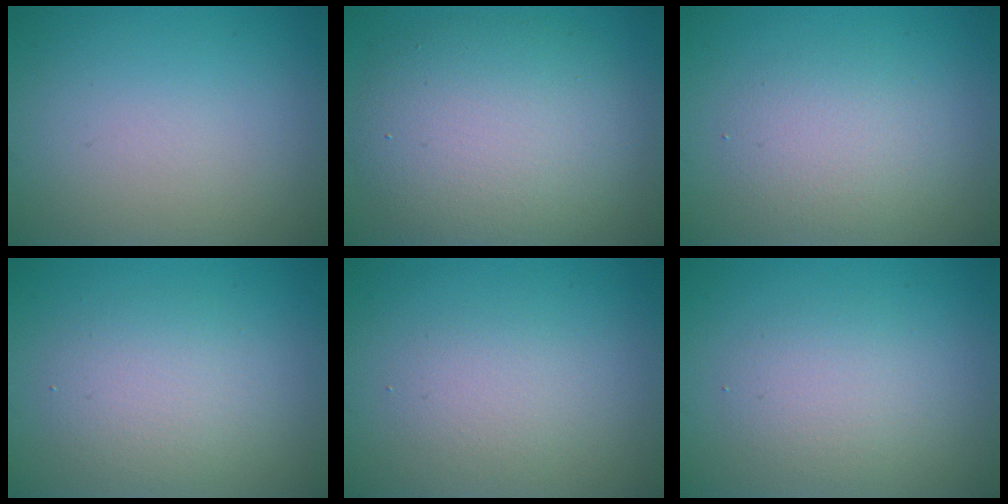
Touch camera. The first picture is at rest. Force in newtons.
{"total": 8.9, "press": 8.9, "slide": 0.4}
{"total": 3.0, "press": 3.0, "slide": 0.2}
{"total": 3.4, "press": 3.4, "slide": 0.4}
{"total": 2.0, "press": 2.0, "slide": 0.2}
{"total": 2.5, "press": 2.5, "slide": 0.2}